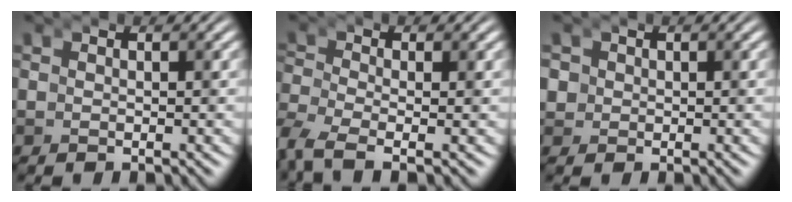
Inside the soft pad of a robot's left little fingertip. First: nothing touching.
{"total": 3.1, "force": [-2.5, 1.0, 1.5], "torque": [-0.051, -0.026, -0.039]}
{"total": 1.7, "force": [-0.1, 1.6, 0.5], "torque": [-0.039, -0.009, 0.002]}